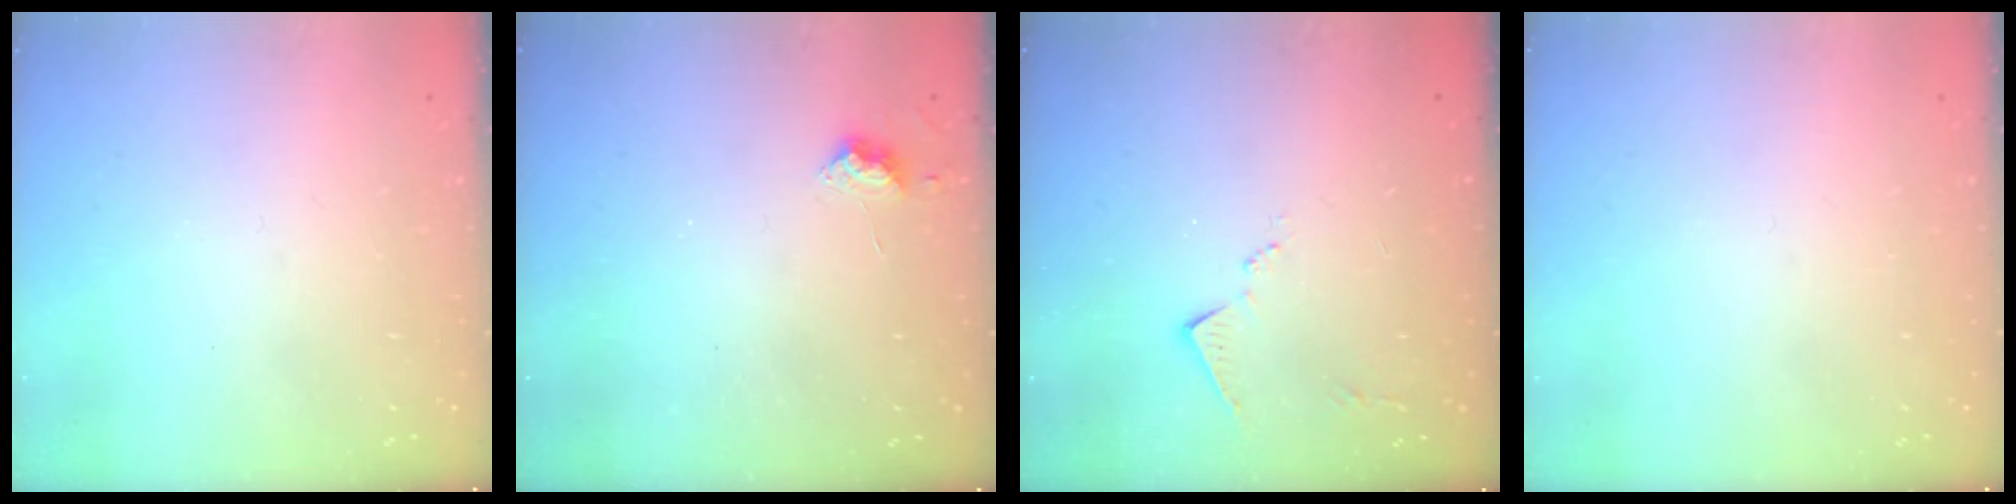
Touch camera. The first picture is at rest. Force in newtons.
{"total": 6.7, "press": 6.7, "slide": 0.5}
{"total": 8.1, "press": 8.1, "slide": 0.4}
{"total": 0.0}